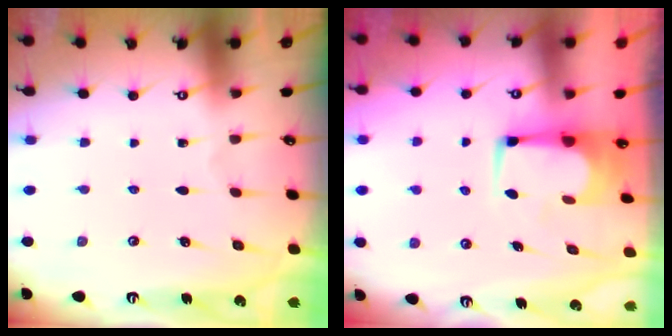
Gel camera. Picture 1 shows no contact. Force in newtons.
{"total": 2.8, "press": 2.8, "slide": 0.1}